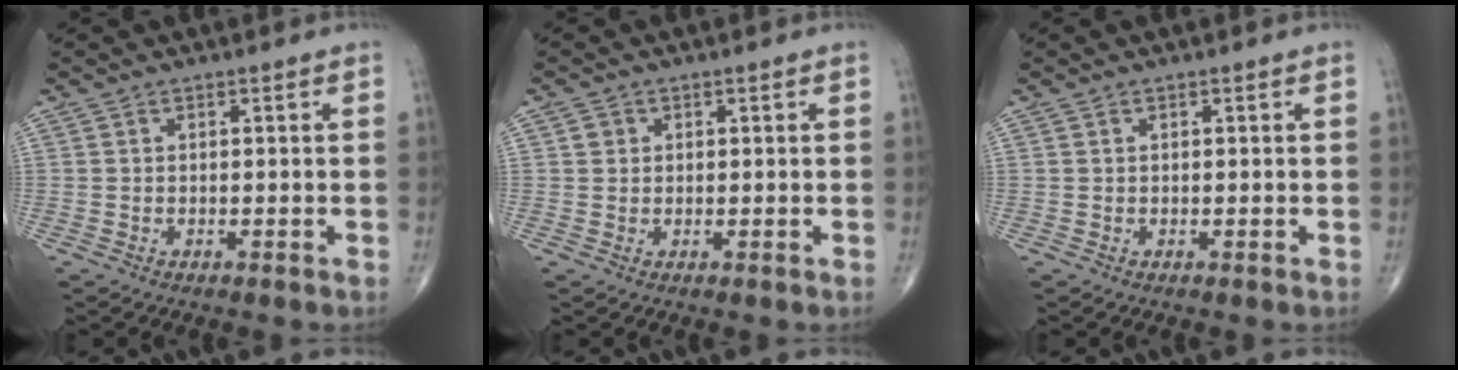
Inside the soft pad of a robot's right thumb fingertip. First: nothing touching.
{"total": 1.4, "force": [0.4, 1.3, 0.4], "torque": [0.000, 0.000, 0.003]}
{"total": 0.0}